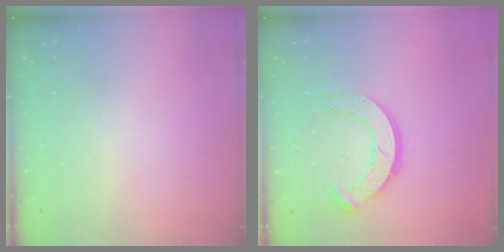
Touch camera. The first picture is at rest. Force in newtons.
{"total": 11.2, "press": 11.1, "slide": 1.3}